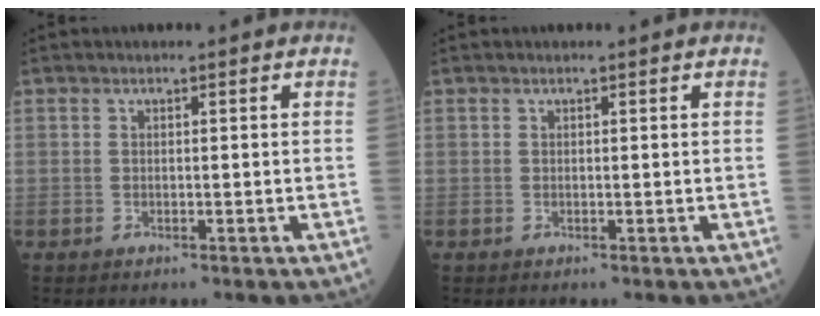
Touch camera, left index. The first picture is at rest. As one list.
[{"total": 0.0}]